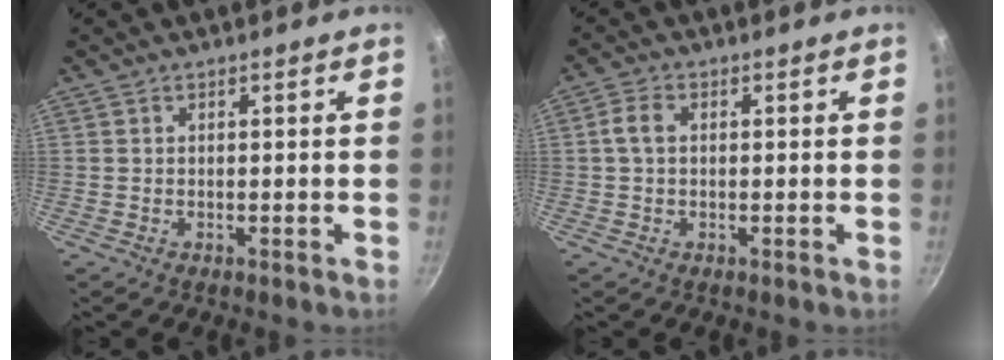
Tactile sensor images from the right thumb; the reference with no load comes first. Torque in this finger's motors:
{"motor_torque": [-0.06, 0.17, 0.11, 0.13, -0.03]}